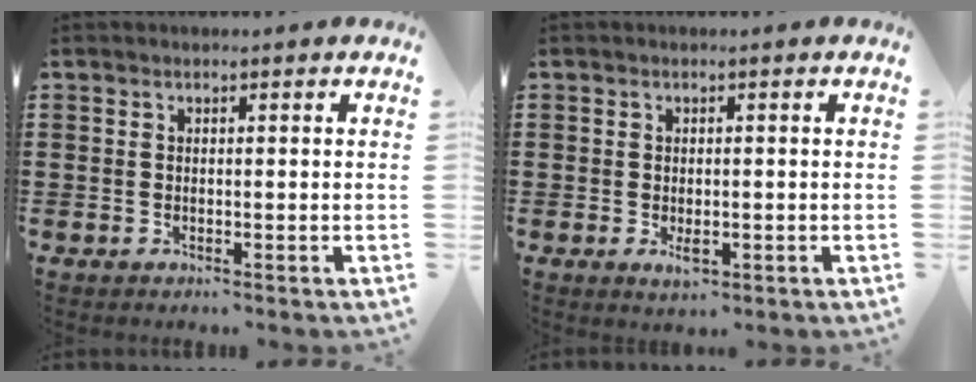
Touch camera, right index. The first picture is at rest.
{"total": 1.9, "force": [-0.6, 1.0, 1.6], "torque": [-0.029, -0.001, -0.010]}